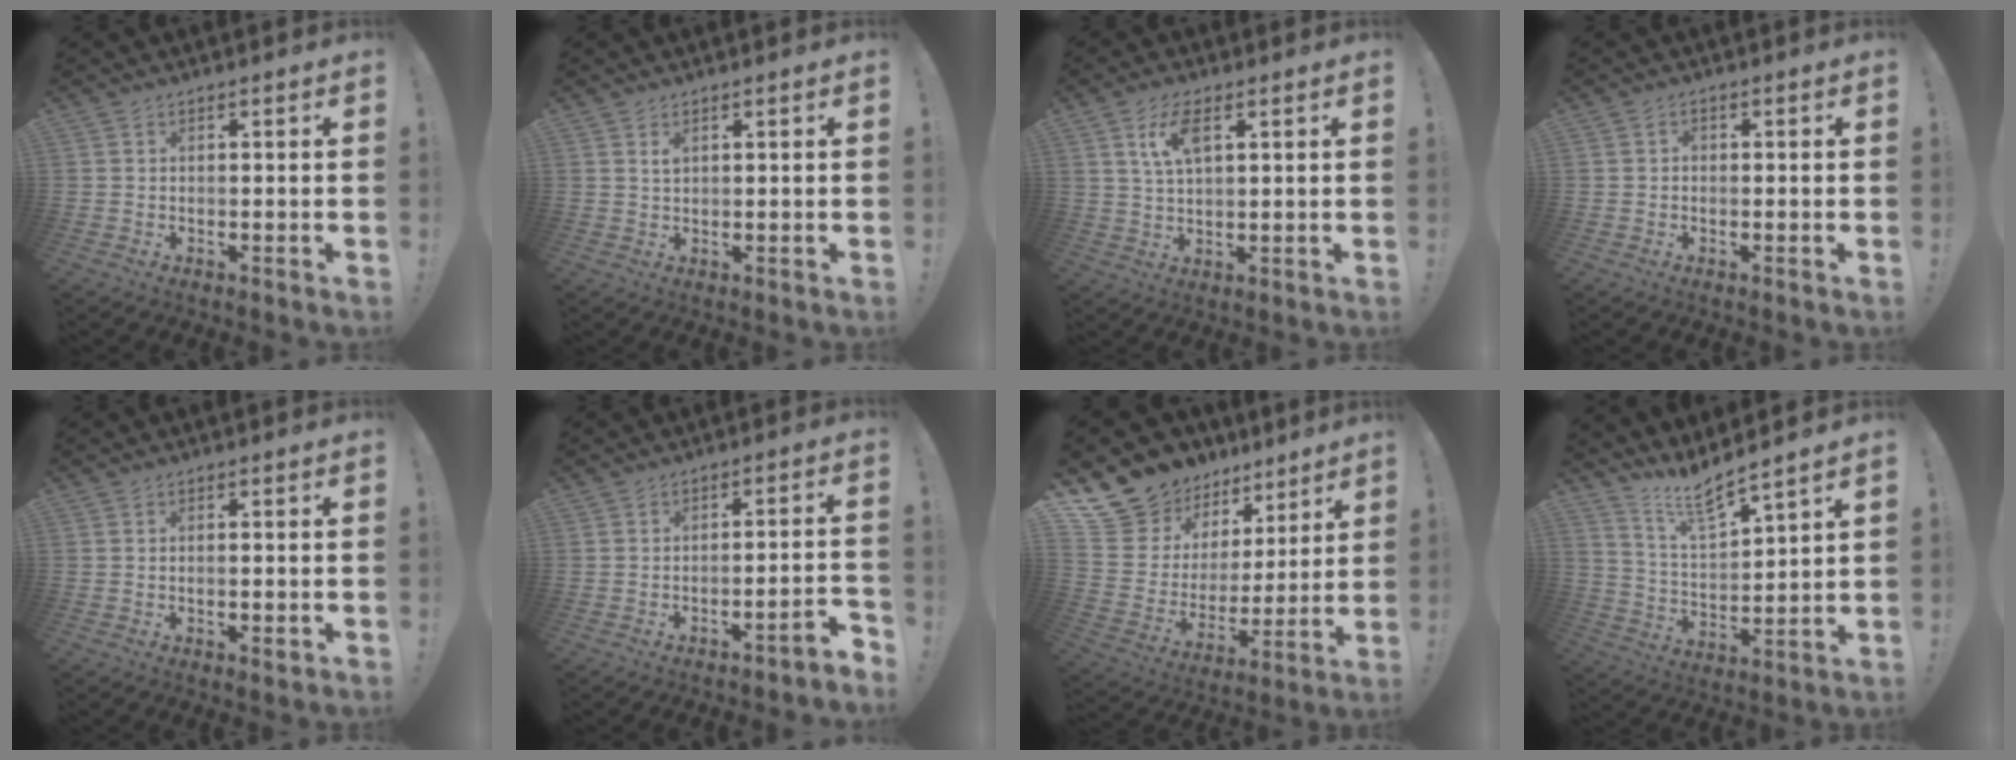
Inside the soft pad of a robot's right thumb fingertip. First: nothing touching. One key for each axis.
{"total": 1.1, "fx": 0.7, "fy": 0.5, "fz": 0.8, "tx": -0.012, "ty": -0.002, "tz": 0.011}
{"total": 7.3, "fx": 3.0, "fy": 3.4, "fz": 5.8, "tx": -0.104, "ty": 0.002, "tz": 0.053}
{"total": 0.9, "fx": -0.5, "fy": 0.7, "fz": 0.3, "tx": -0.005, "ty": 0.003, "tz": -0.010}
{"total": 1.6, "fx": -0.4, "fy": 0.3, "fz": 1.5, "tx": -0.015, "ty": -0.003, "tz": -0.007}
{"total": 4.0, "fx": -2.6, "fy": 0.1, "fz": 3.1, "tx": -0.047, "ty": 0.001, "tz": -0.044}
{"total": 13.4, "fx": 11.0, "fy": 7.6, "fz": 1.6, "tx": -0.040, "ty": -0.091, "tz": 0.219}
{"total": 8.9, "fx": 8.0, "fy": 0.8, "fz": 3.8, "tx": -0.082, "ty": -0.064, "tz": 0.142}